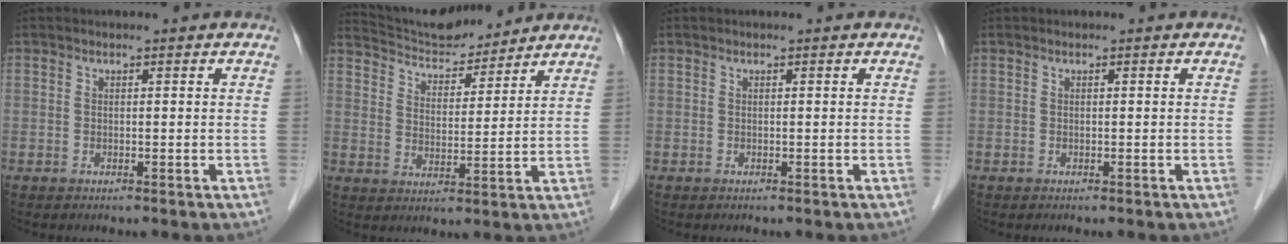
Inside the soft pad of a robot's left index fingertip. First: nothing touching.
{"total": 10.0, "force": [9.8, 1.5, 1.7], "torque": [-0.036, 0.014, 0.172]}
{"total": 0.0}
{"total": 0.0}